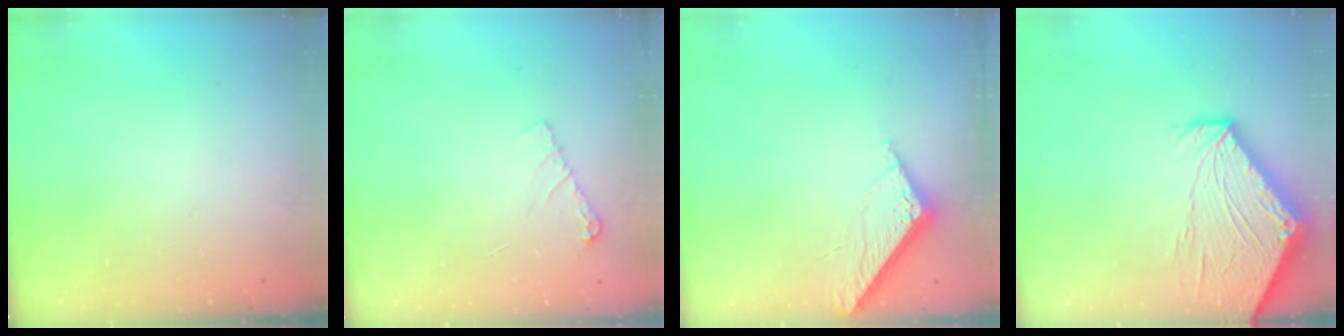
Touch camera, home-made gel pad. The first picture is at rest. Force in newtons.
{"total": 6.0, "press": 6.0, "slide": 0.8}
{"total": 6.8, "press": 6.8, "slide": 0.4}
{"total": 11.9, "press": 11.8, "slide": 1.3}